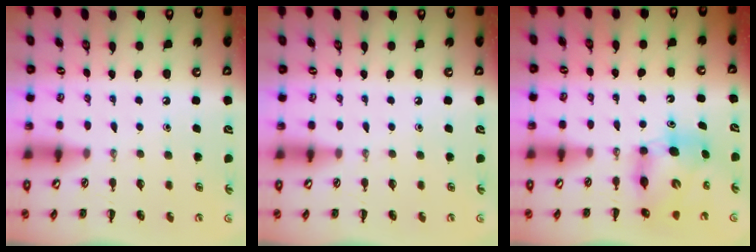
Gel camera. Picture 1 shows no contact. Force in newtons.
{"total": 0.0}
{"total": 8.4, "press": 8.2, "slide": 1.7}